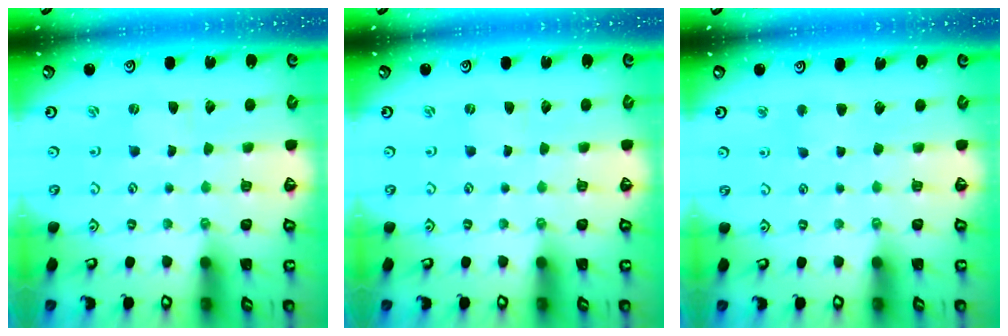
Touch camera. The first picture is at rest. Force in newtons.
{"total": 0.0}
{"total": 2.5, "press": 2.5, "slide": 0.5}